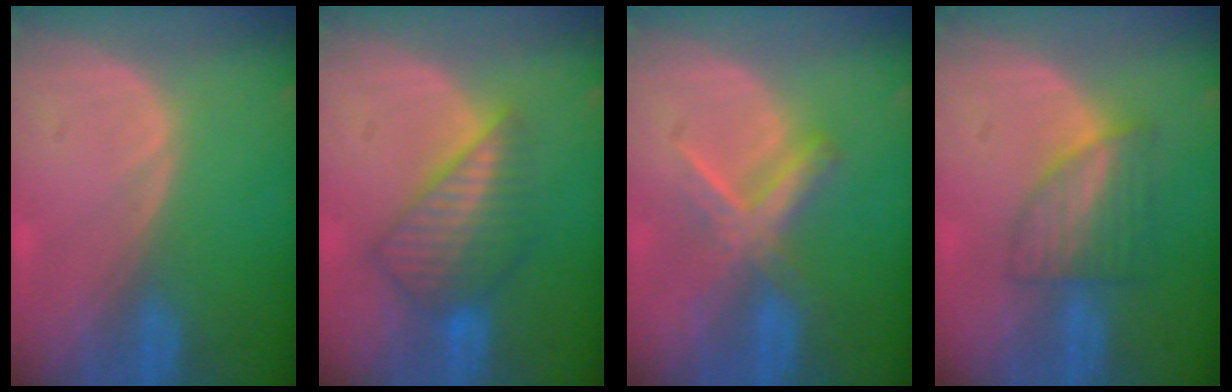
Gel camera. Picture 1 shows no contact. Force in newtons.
{"total": 7.1, "press": 6.8, "slide": 1.9}
{"total": 5.5, "press": 5.5, "slide": 1.0}
{"total": 6.1, "press": 5.7, "slide": 2.0}